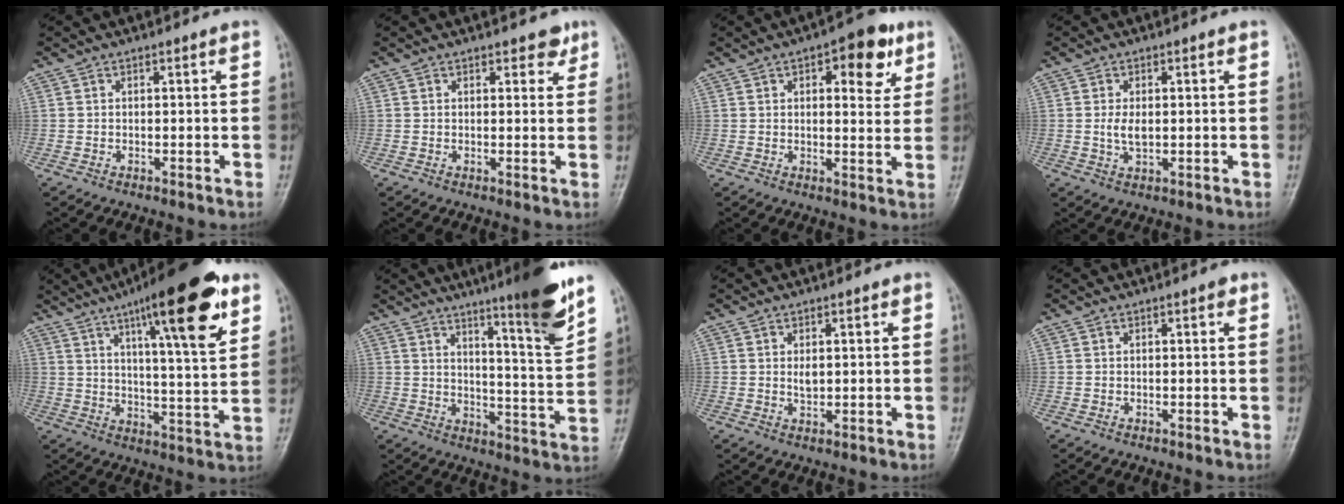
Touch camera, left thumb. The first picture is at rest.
{"total": 2.3, "force": [1.6, 1.3, 1.0], "torque": [0.006, -0.008, 0.017]}
{"total": 9.5, "force": [4.4, 4.4, 7.2], "torque": [-0.060, -0.012, 0.051]}
{"total": 3.3, "force": [0.1, 1.8, 2.7], "torque": [-0.055, -0.004, 0.003]}
{"total": 20.4, "force": [10.8, 4.4, 16.7], "torque": [-0.225, -0.035, 0.161]}
{"total": 14.1, "force": [9.3, 0.9, 10.6], "torque": [-0.139, -0.063, 0.139]}
{"total": 2.0, "force": [0.4, 1.1, 1.6], "torque": [-0.023, -0.005, 0.008]}
{"total": 0.8, "force": [0.3, 0.4, 0.6], "torque": [-0.005, 0.001, 0.001]}